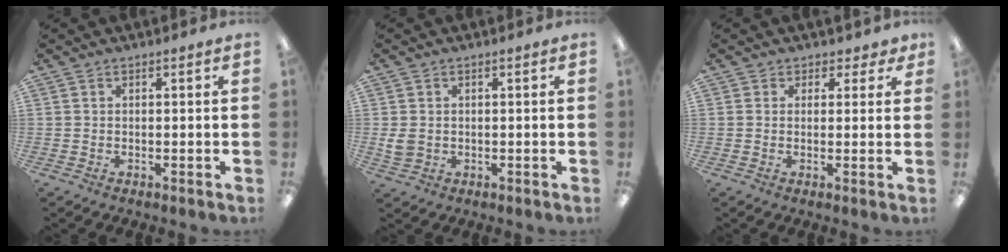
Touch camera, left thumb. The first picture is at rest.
{"total": 3.3, "force": [0.5, 2.5, 2.0], "torque": [-0.045, 0.003, 0.008]}
{"total": 2.4, "force": [1.1, 2.2, 0.3], "torque": [0.008, 0.000, 0.020]}